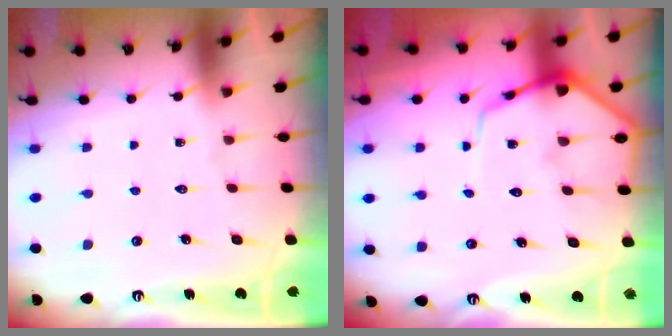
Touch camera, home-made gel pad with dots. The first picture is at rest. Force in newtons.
{"total": 8.5, "press": 8.5, "slide": 0.8}